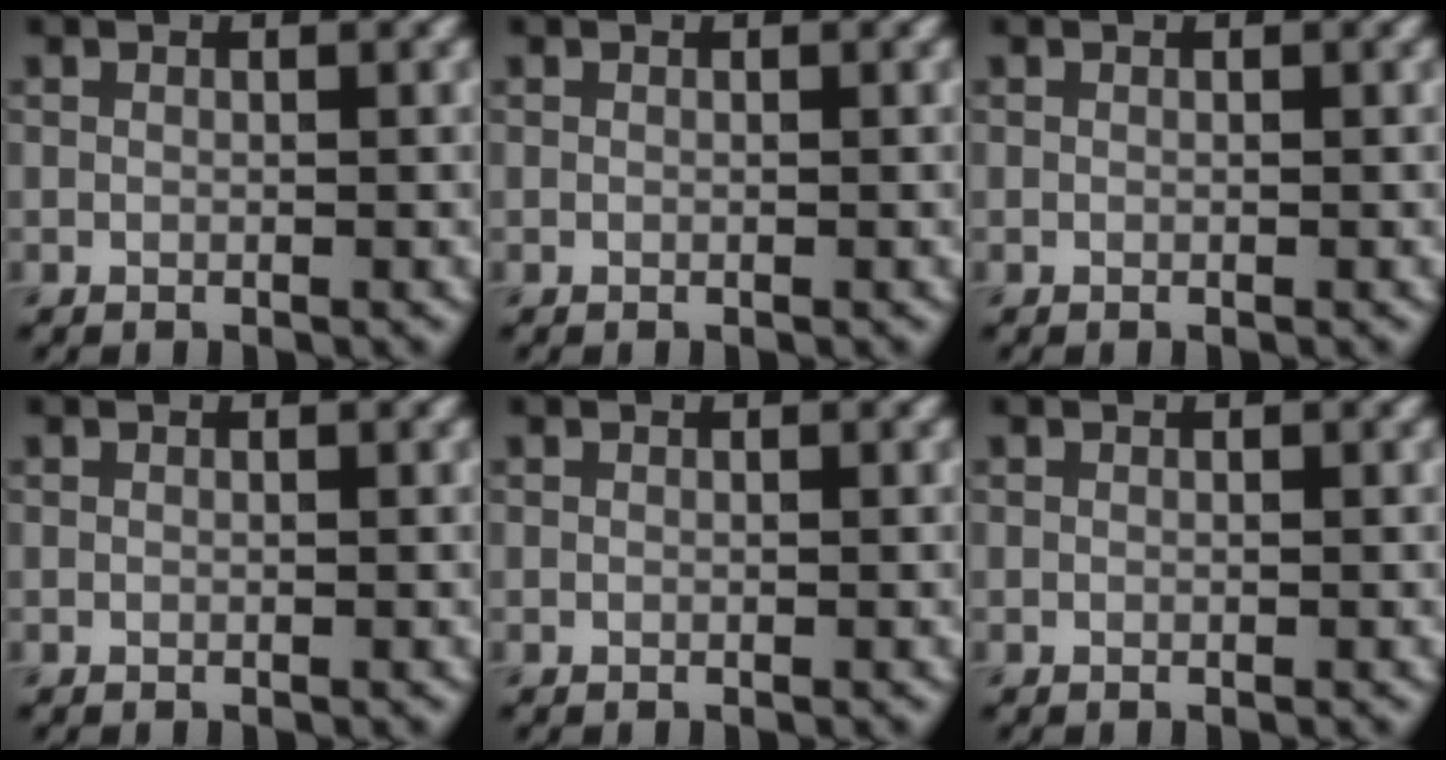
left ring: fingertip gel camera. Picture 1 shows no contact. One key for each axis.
{"total": 0.0}
{"total": 0.0}
{"total": 0.0}
{"total": 0.0}
{"total": 0.0}